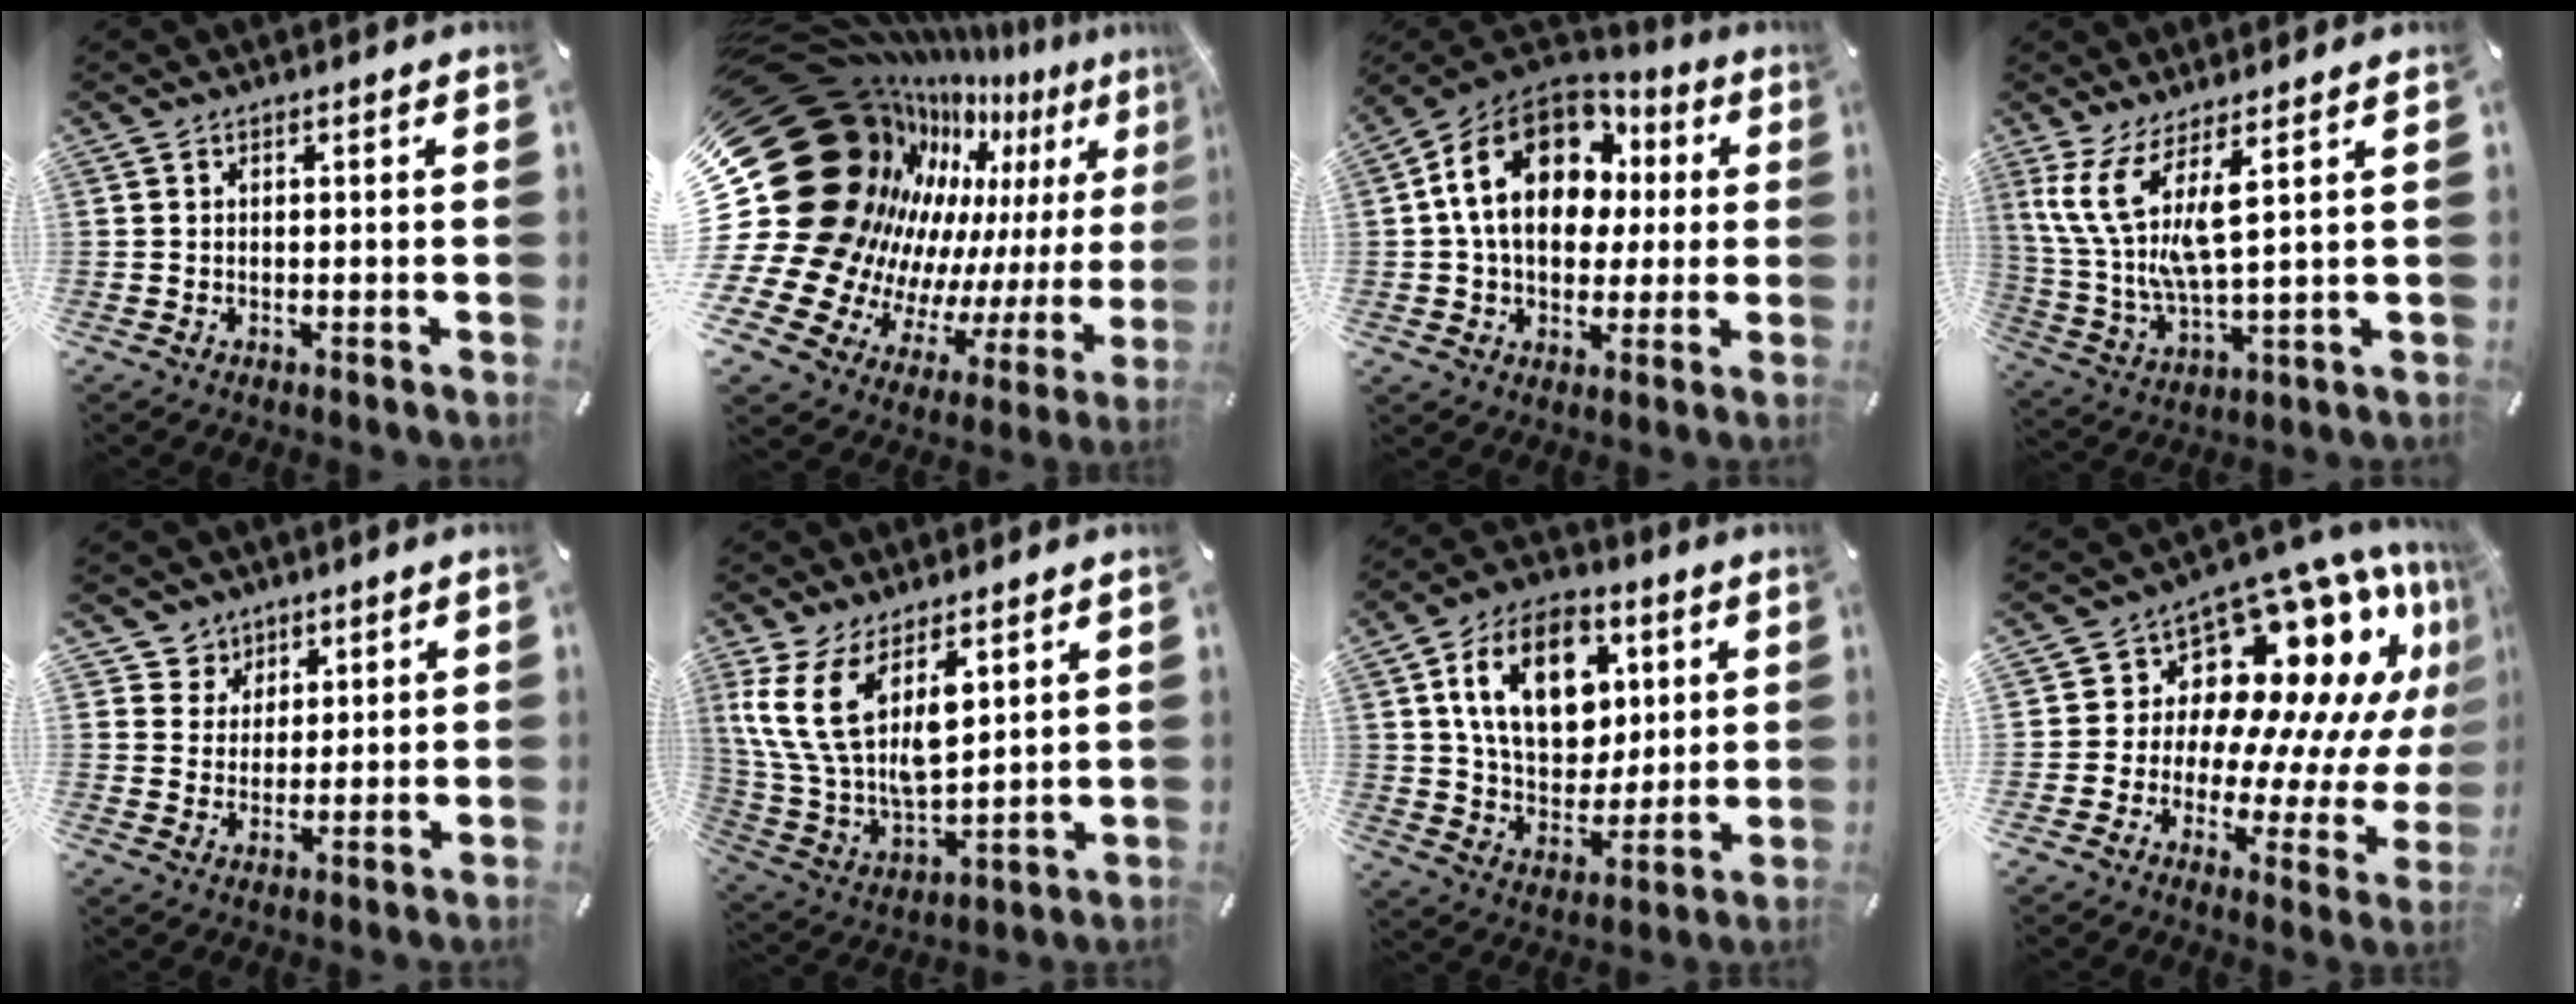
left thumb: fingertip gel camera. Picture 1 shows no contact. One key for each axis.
{"total": 30.1, "fx": 9.6, "fy": 22.4, "fz": 17.6, "tx": -0.225, "ty": -0.148, "tz": 0.262}
{"total": 18.7, "fx": 4.2, "fy": 14.0, "fz": 11.7, "tx": -0.223, "ty": -0.002, "tz": 0.075}
{"total": 10.7, "fx": 5.9, "fy": 1.9, "fz": 8.7, "tx": -0.210, "ty": -0.039, "tz": 0.101}
{"total": 5.6, "fx": 3.2, "fy": 4.6, "fz": -0.4, "tx": -0.001, "ty": -0.017, "tz": 0.059}
{"total": 15.1, "fx": 7.6, "fy": 8.0, "fz": 10.3, "tx": -0.250, "ty": -0.042, "tz": 0.139}
{"total": 17.3, "fx": 5.3, "fy": 12.5, "fz": 10.6, "tx": -0.178, "ty": 0.002, "tz": 0.100}
{"total": 16.8, "fx": 10.1, "fy": 10.1, "fz": 8.8, "tx": -0.118, "ty": -0.112, "tz": 0.178}